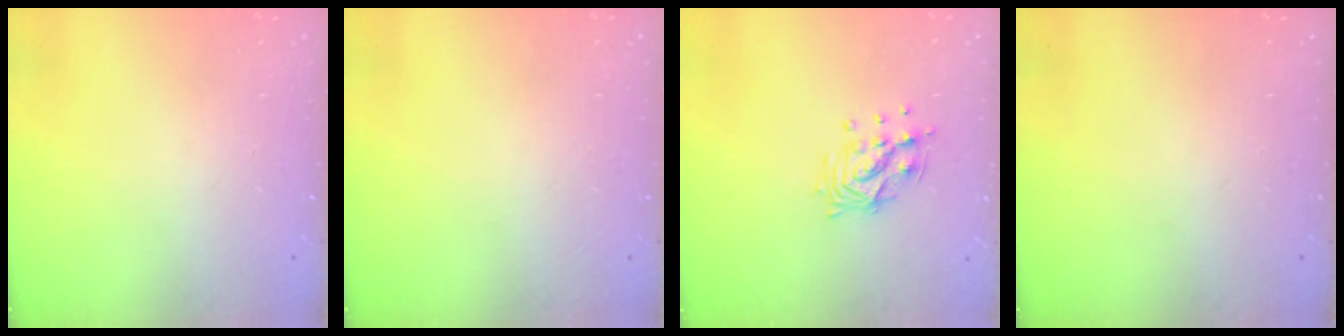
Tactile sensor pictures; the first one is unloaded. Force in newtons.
{"total": 0.0}
{"total": 10.6, "press": 10.6, "slide": 0.5}
{"total": 0.0}